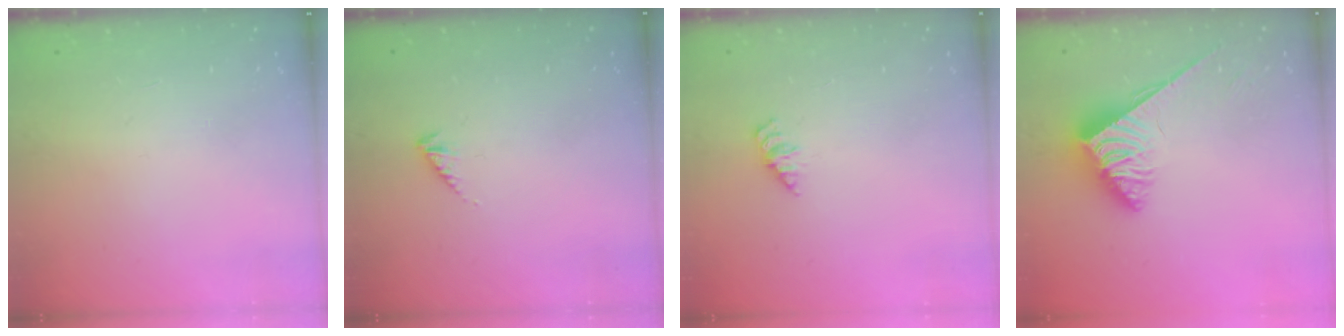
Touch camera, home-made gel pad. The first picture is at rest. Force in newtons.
{"total": 1.9, "press": 1.9, "slide": 0.4}
{"total": 1.4, "press": 1.3, "slide": 0.2}
{"total": 3.8, "press": 3.8, "slide": 0.5}